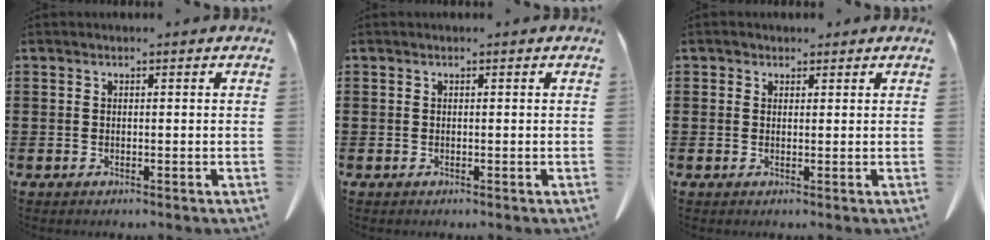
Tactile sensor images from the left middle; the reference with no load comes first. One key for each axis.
{"total": 0.0}
{"total": 1.2, "fx": 0.9, "fy": 0.8, "fz": 0.2, "tx": 0.000, "ty": -0.002, "tz": 0.016}